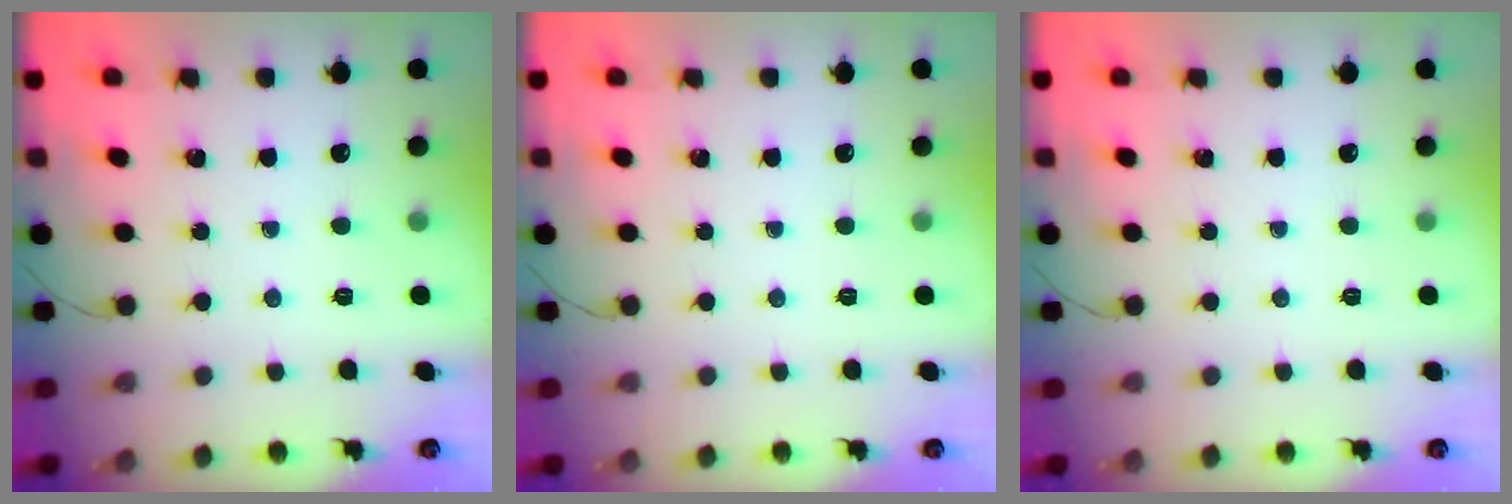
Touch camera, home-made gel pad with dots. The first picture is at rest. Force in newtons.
{"total": 0.0}
{"total": 0.0}